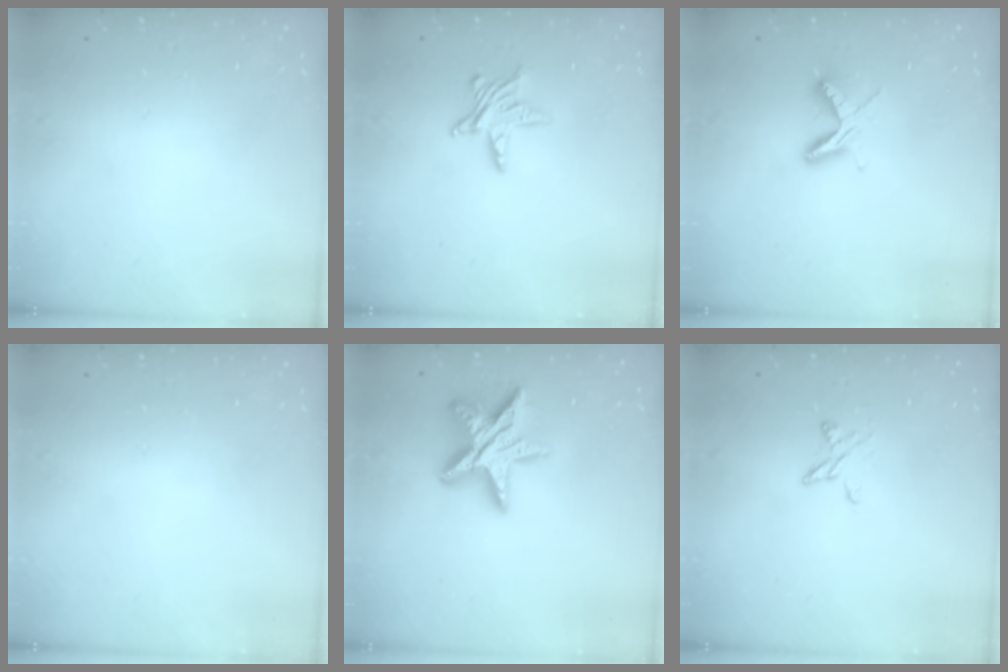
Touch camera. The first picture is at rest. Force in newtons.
{"total": 6.7, "press": 6.7, "slide": 0.3}
{"total": 5.4, "press": 5.3, "slide": 0.6}
{"total": 0.0}
{"total": 17.4, "press": 17.3, "slide": 1.1}
{"total": 5.7, "press": 5.7, "slide": 0.4}